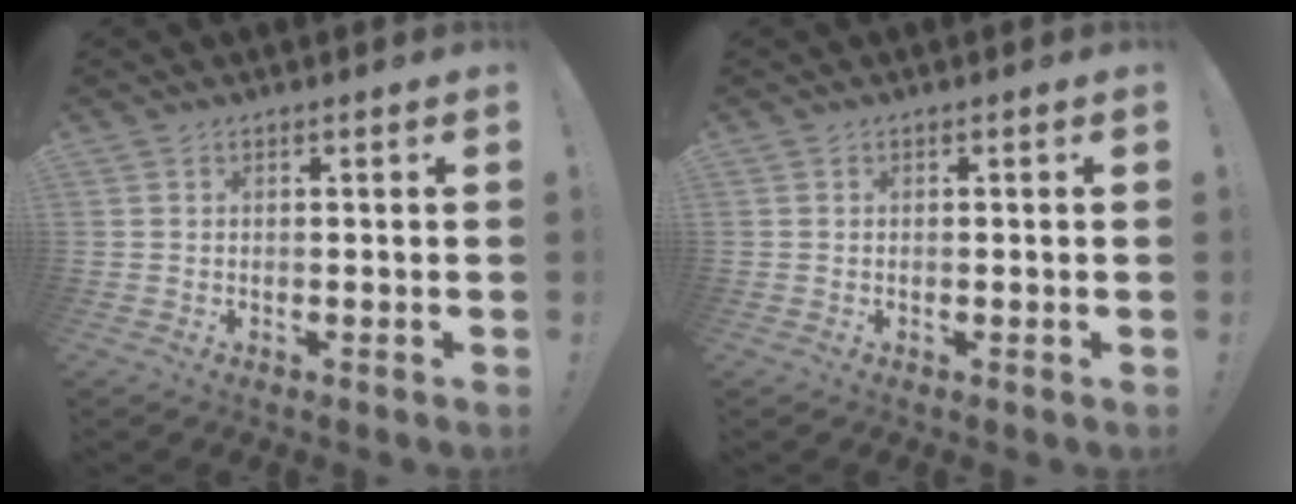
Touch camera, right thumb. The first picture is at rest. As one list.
[{"total": 0.0}]